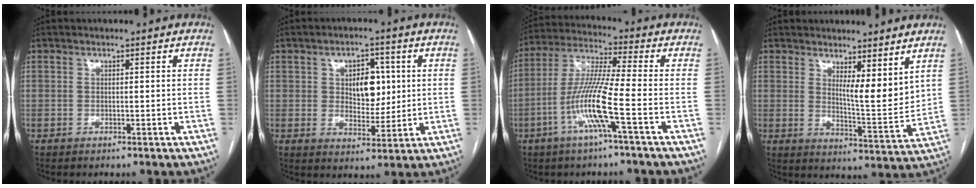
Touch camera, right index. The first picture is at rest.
{"total": 7.1, "force": [1.5, 4.3, 5.4], "torque": [-0.075, 0.011, 0.031]}
{"total": 11.2, "force": [-3.9, -0.5, 10.4], "torque": [-0.214, -0.001, -0.083]}
{"total": 7.2, "force": [4.4, 1.5, 5.5], "torque": [-0.085, -0.026, 0.078]}